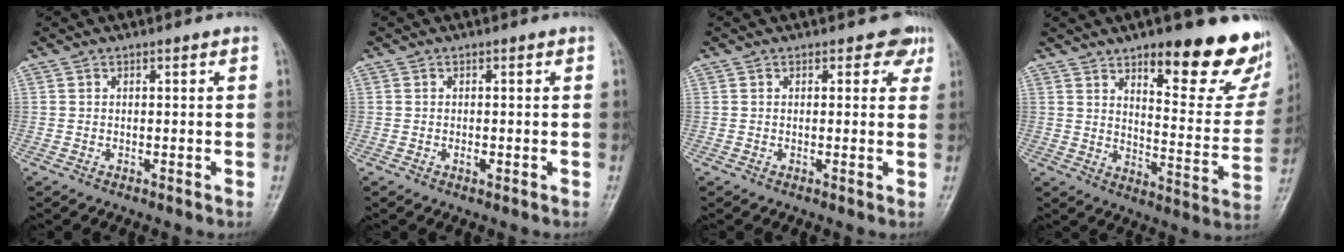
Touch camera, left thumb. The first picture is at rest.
{"total": 0.9, "force": [-0.2, 0.5, 0.7], "torque": [-0.012, -0.001, -0.003]}
{"total": 2.6, "force": [1.6, 1.8, 1.1], "torque": [0.016, -0.005, 0.011]}
{"total": 21.5, "force": [13.1, 6.9, 15.5], "torque": [-0.152, -0.079, 0.182]}